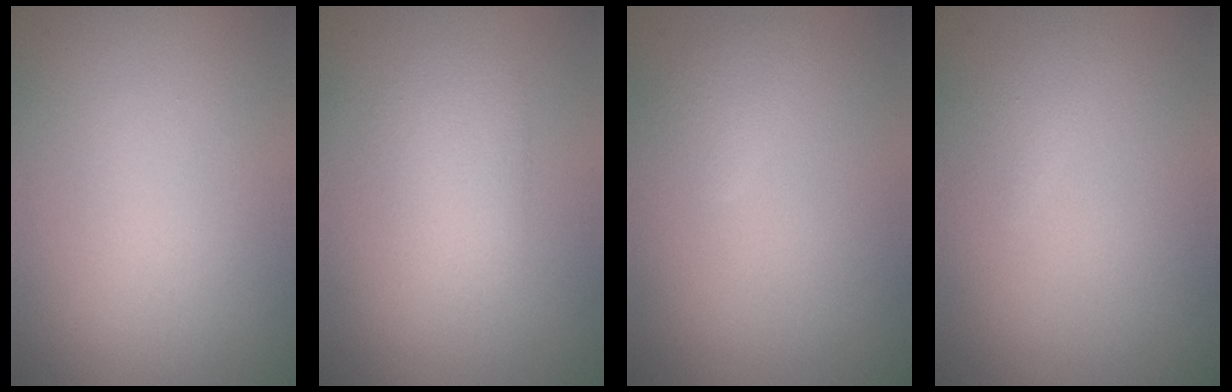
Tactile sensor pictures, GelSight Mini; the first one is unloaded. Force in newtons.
{"total": 2.3, "press": 2.2, "slide": 0.1}
{"total": 1.3, "press": 1.3, "slide": 0.1}
{"total": 1.1, "press": 1.1, "slide": 0.1}